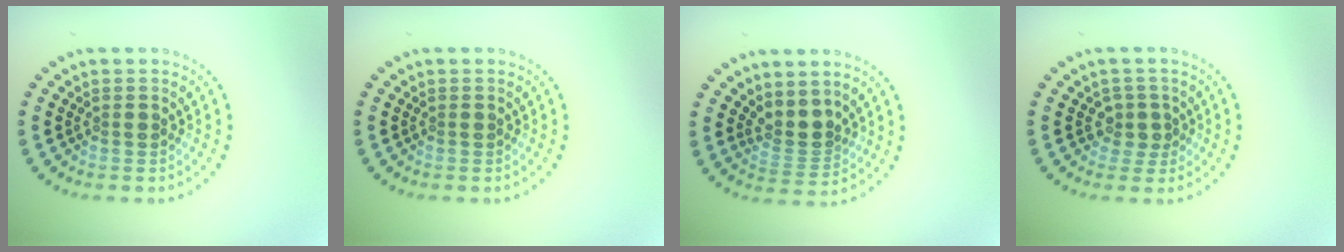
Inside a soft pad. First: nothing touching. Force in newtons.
{"total": 0.0}
{"total": 2.6, "press": 2.0, "slide": 1.8}
{"total": 1.7, "press": 1.3, "slide": 1.0}